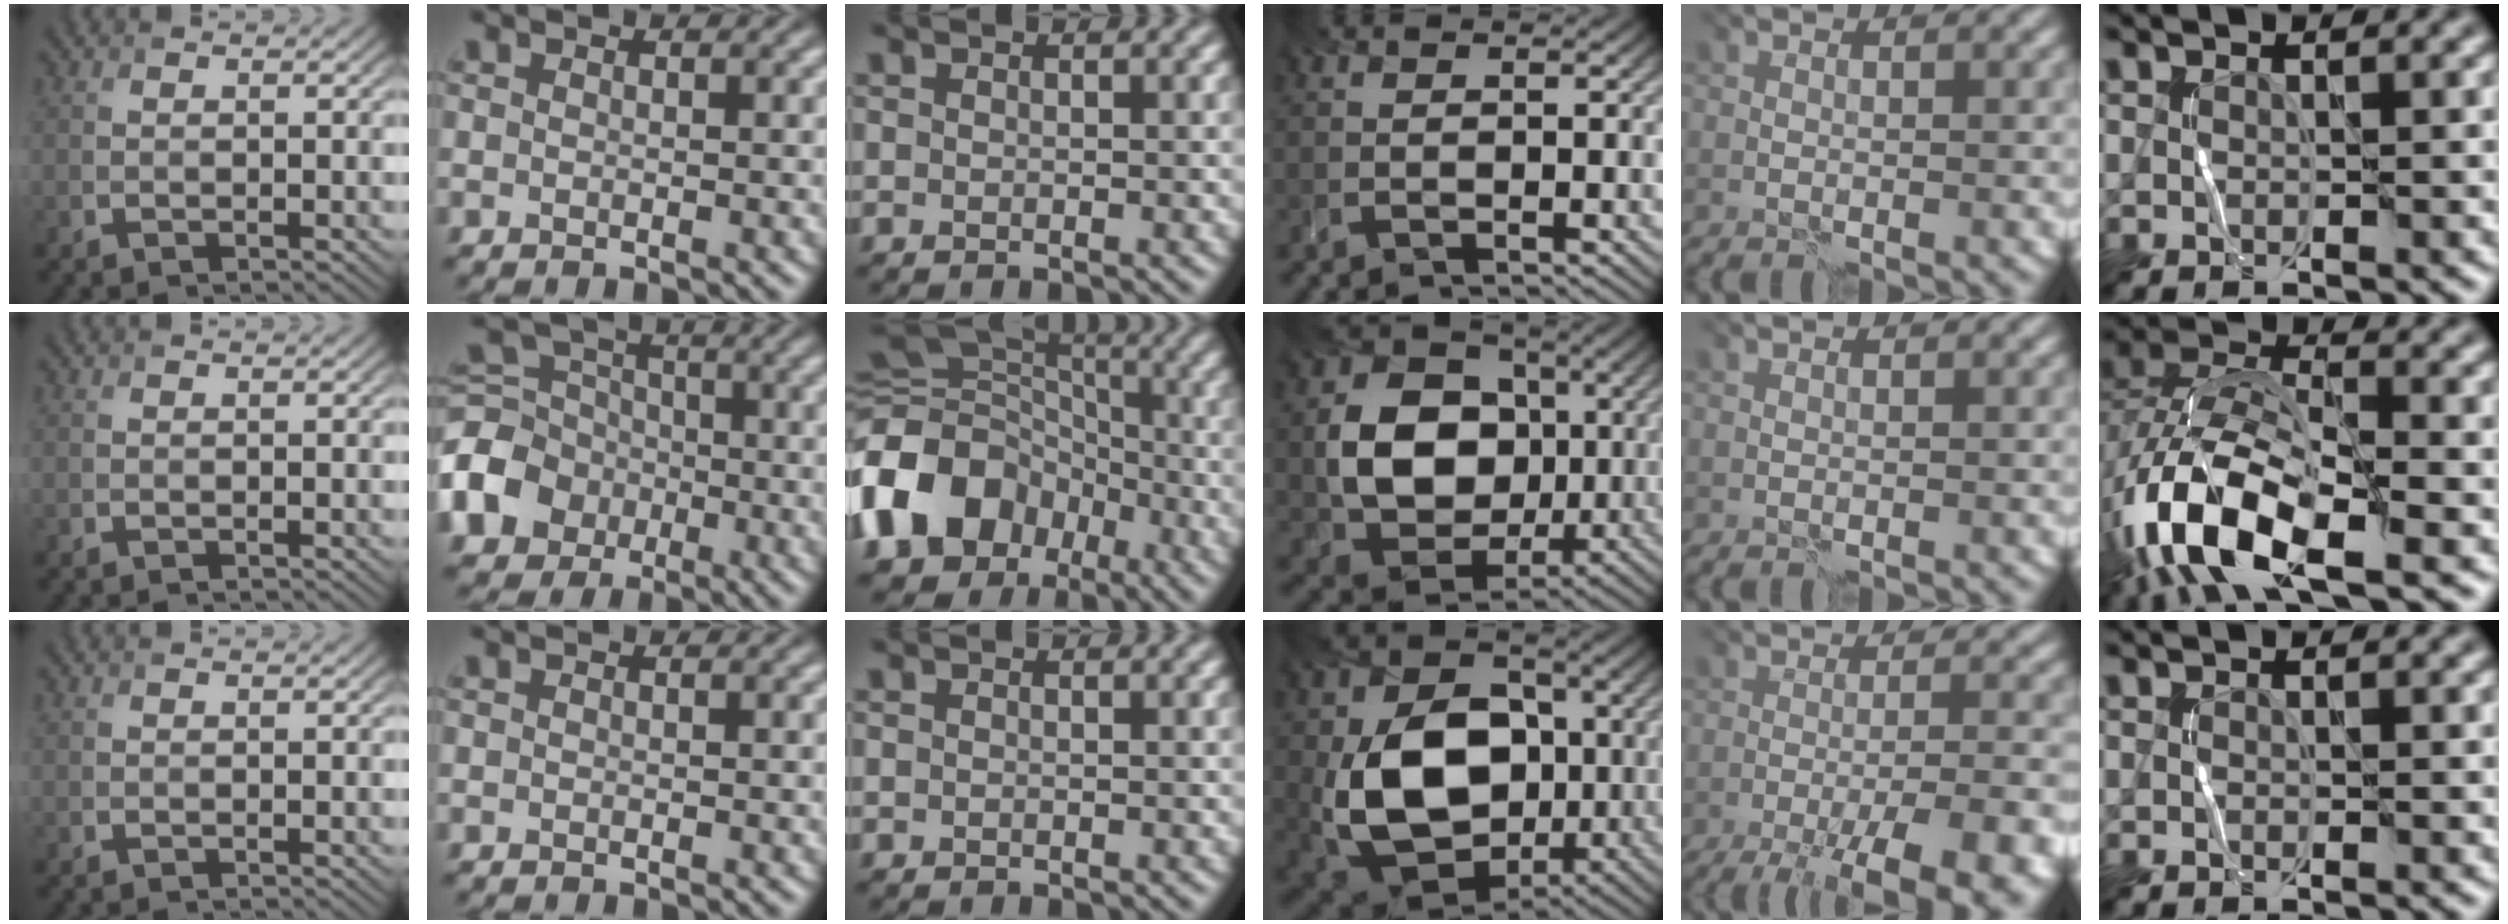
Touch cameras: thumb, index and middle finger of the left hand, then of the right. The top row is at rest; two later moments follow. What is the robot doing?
{"motion": "wrap", "object": "cellophane"}